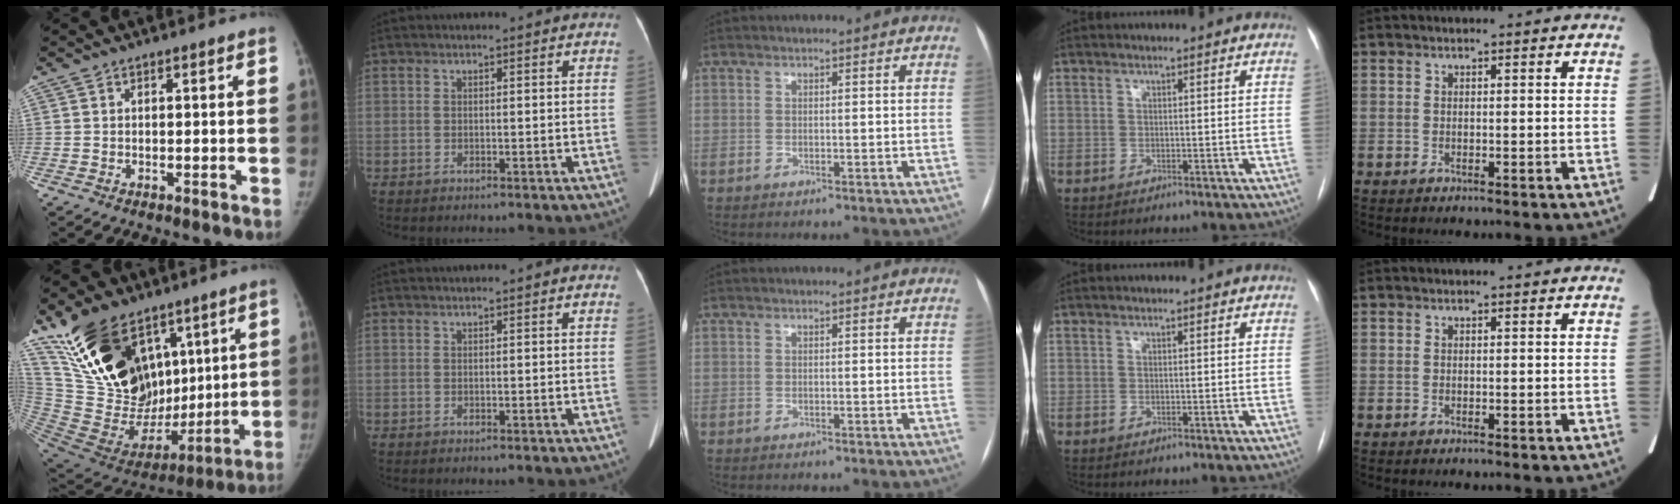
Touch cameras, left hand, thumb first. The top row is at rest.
{"thumb": {"total": 26.9, "force": [13.8, 15.7, 17.0], "torque": [-0.280, -0.035, 0.268]}, "index": {"total": 0.5, "force": [0.4, -0.1, 0.3], "torque": [-0.011, 0.008, 0.013]}}